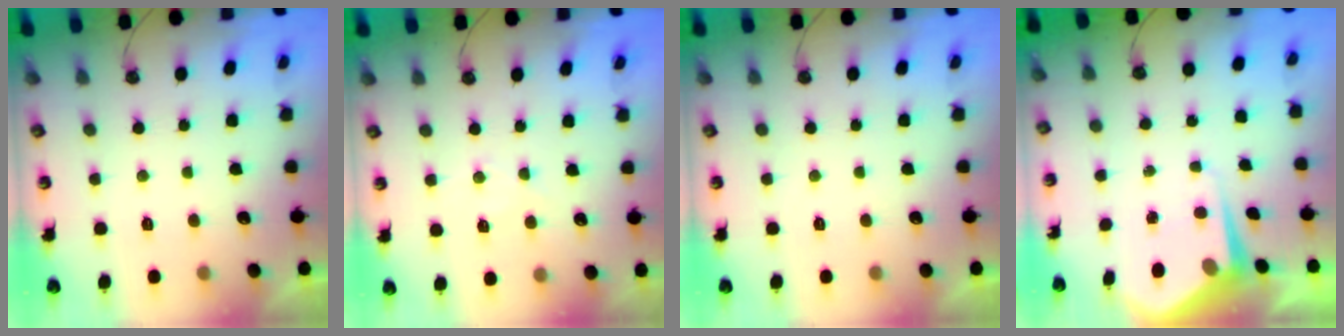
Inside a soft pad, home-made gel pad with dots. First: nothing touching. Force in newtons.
{"total": 6.8, "press": 6.7, "slide": 0.6}
{"total": 0.0}
{"total": 5.5, "press": 5.5, "slide": 0.4}